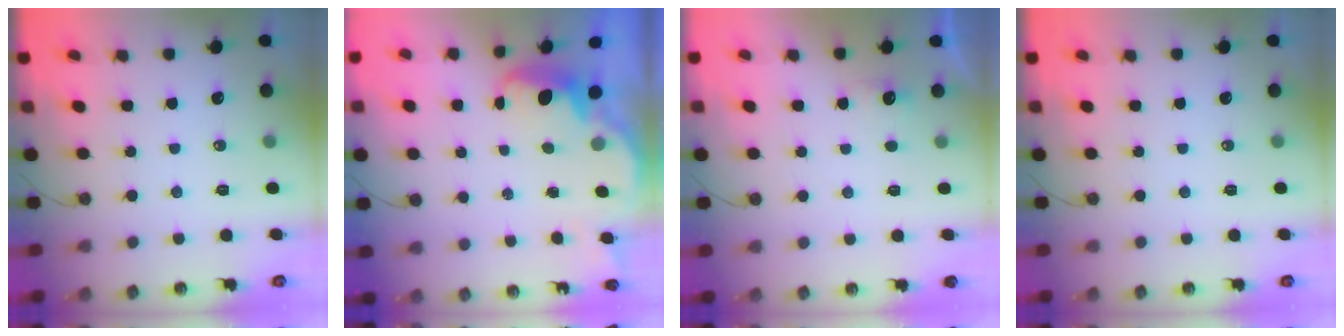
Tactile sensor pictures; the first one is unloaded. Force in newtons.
{"total": 2.5, "press": 2.4, "slide": 0.7}
{"total": 2.2, "press": 2.0, "slide": 0.9}
{"total": 0.0}